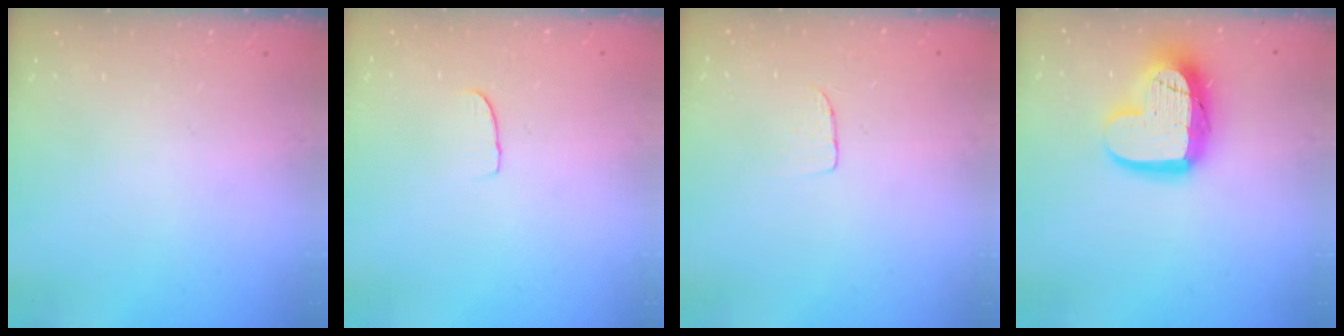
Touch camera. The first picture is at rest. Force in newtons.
{"total": 4.2, "press": 4.2, "slide": 0.4}
{"total": 4.1, "press": 4.0, "slide": 0.2}
{"total": 15.1, "press": 15.1, "slide": 1.3}